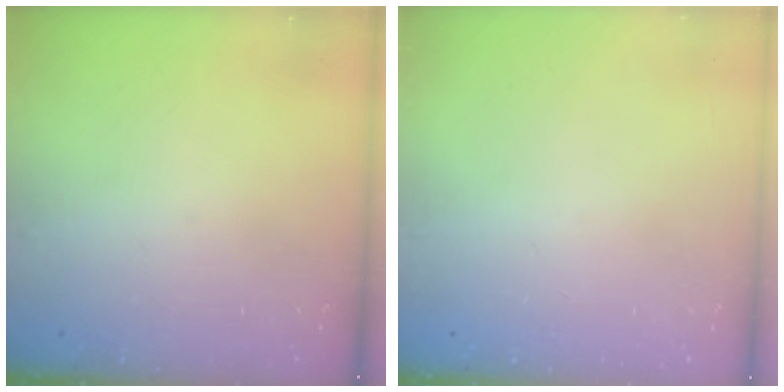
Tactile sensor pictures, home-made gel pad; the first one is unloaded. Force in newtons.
{"total": 2.6, "press": 2.6, "slide": 0.2}